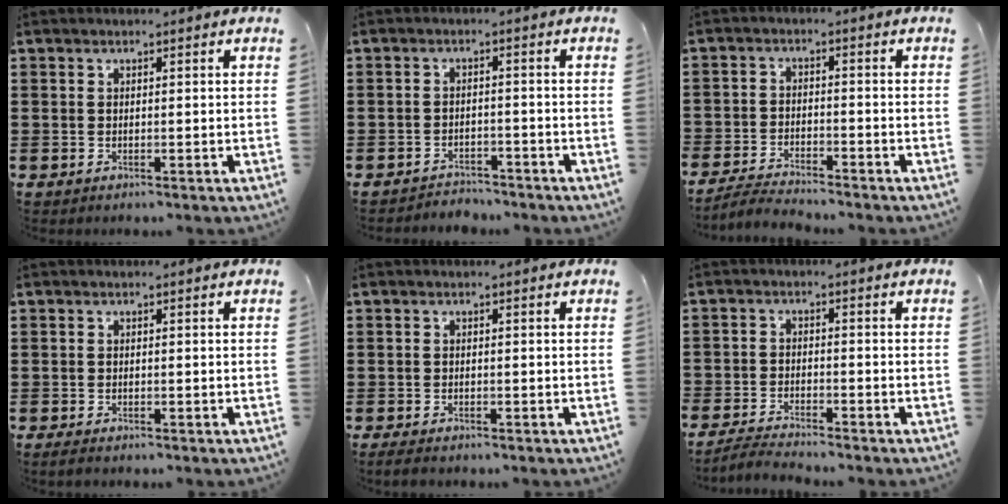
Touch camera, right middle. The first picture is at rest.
{"total": 2.5, "force": [-2.5, 0.4, -0.1], "torque": [-0.007, 0.000, -0.054]}
{"total": 3.8, "force": [-3.8, 0.3, 0.4], "torque": [-0.017, 0.003, -0.082]}
{"total": 0.6, "force": [-0.5, 0.2, 0.4], "torque": [-0.009, -0.004, -0.008]}
{"total": 1.0, "force": [-0.9, 0.2, 0.4], "torque": [-0.009, -0.003, -0.017]}
{"total": 3.2, "force": [-3.2, 0.1, 0.4], "torque": [-0.017, 0.002, -0.070]}